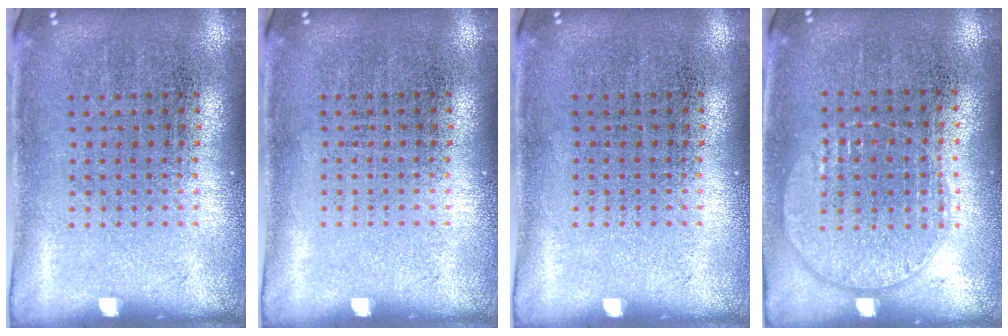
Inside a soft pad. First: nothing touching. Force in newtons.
{"total": 0.0}
{"total": 0.0}
{"total": 1.0, "press": 0.9, "slide": 0.4}